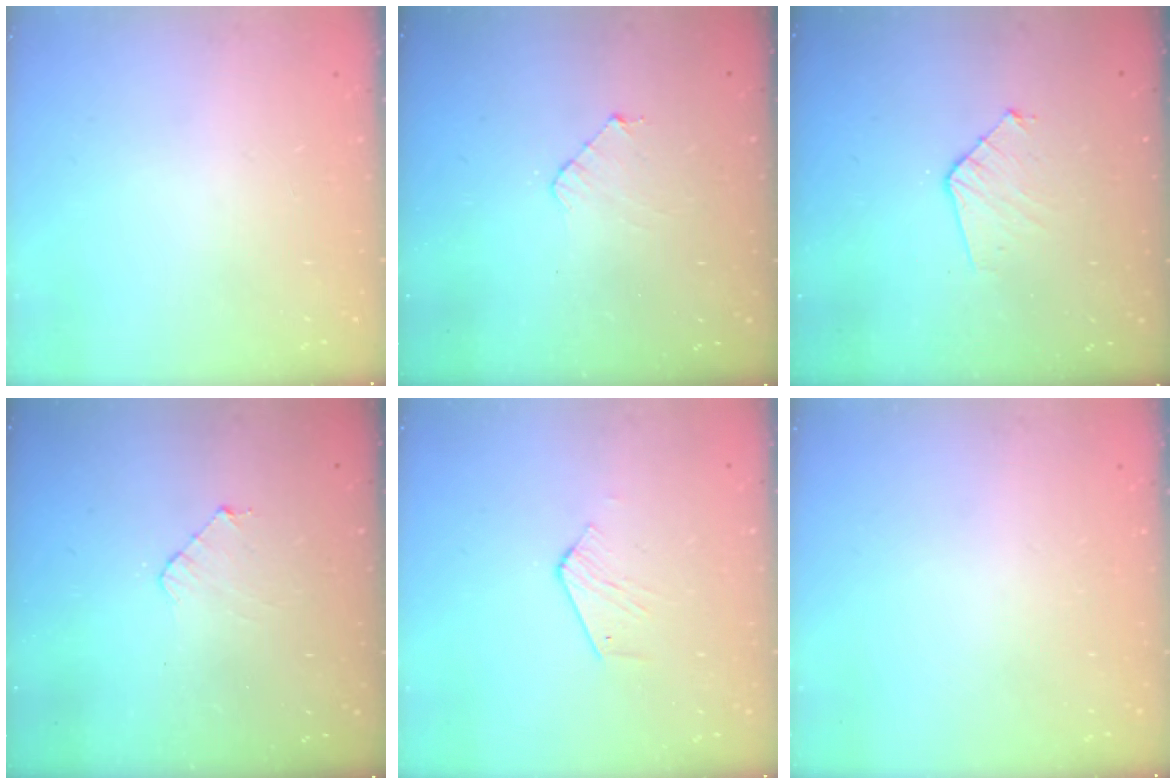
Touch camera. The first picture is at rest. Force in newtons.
{"total": 4.1, "press": 4.0, "slide": 0.4}
{"total": 7.4, "press": 7.4, "slide": 0.7}
{"total": 4.1, "press": 4.0, "slide": 0.4}
{"total": 2.6, "press": 2.6, "slide": 0.2}
{"total": 0.0}